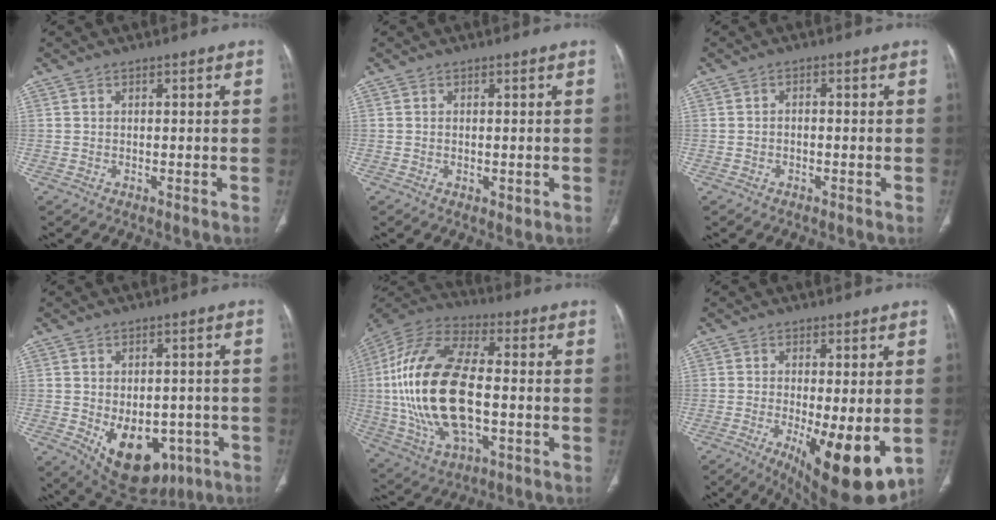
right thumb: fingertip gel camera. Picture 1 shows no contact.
{"total": 1.4, "force": [-0.2, 0.9, 1.1], "torque": [-0.019, -0.005, 0.002]}
{"total": 1.0, "force": [-0.4, 0.7, 0.7], "torque": [-0.009, 0.005, -0.007]}
{"total": 15.0, "force": [-5.1, 9.7, 10.2], "torque": [-0.123, 0.006, -0.048]}
{"total": 25.2, "force": [-1.4, 12.6, 21.8], "torque": [-0.454, 0.009, -0.024]}
{"total": 14.1, "force": [-3.7, 4.4, 12.9], "torque": [-0.178, -0.026, -0.040]}